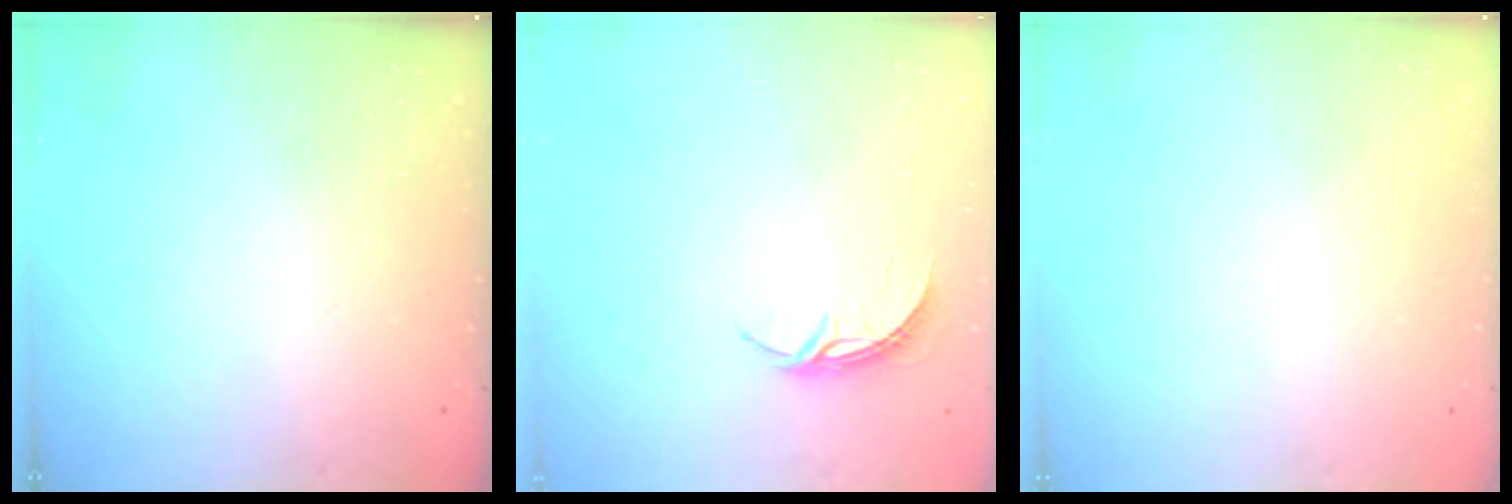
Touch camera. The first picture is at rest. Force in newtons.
{"total": 3.7, "press": 3.7, "slide": 0.3}
{"total": 0.0}